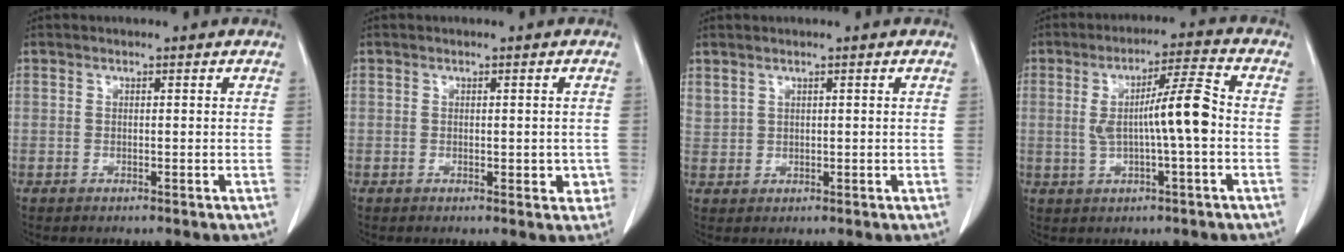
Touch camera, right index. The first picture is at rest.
{"total": 2.8, "force": [-0.4, 1.6, 2.2], "torque": [-0.016, 0.004, 0.000]}
{"total": 2.0, "force": [1.5, 1.1, 0.7], "torque": [-0.017, 0.008, 0.039]}
{"total": 8.8, "force": [-0.2, 0.4, 8.8], "torque": [-0.151, 0.015, -0.006]}